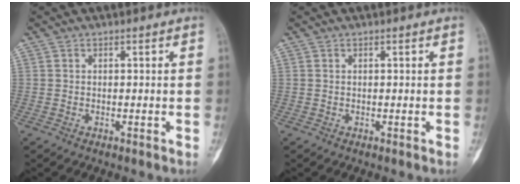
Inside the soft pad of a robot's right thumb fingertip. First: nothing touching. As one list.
[{"total": 0.0}]